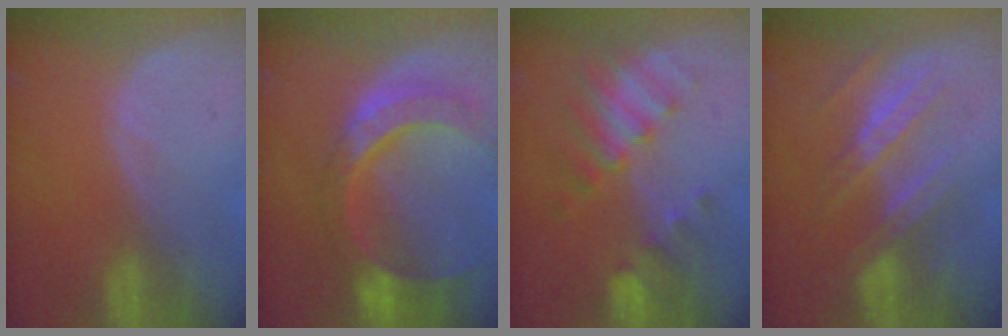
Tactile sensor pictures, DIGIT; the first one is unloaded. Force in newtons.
{"total": 11.0, "press": 9.2, "slide": 6.0}
{"total": 7.6, "press": 6.7, "slide": 3.6}
{"total": 7.2, "press": 6.6, "slide": 2.7}